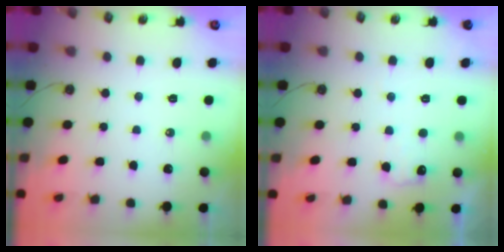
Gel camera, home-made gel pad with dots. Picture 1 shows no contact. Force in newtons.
{"total": 7.0, "press": 7.0, "slide": 0.3}